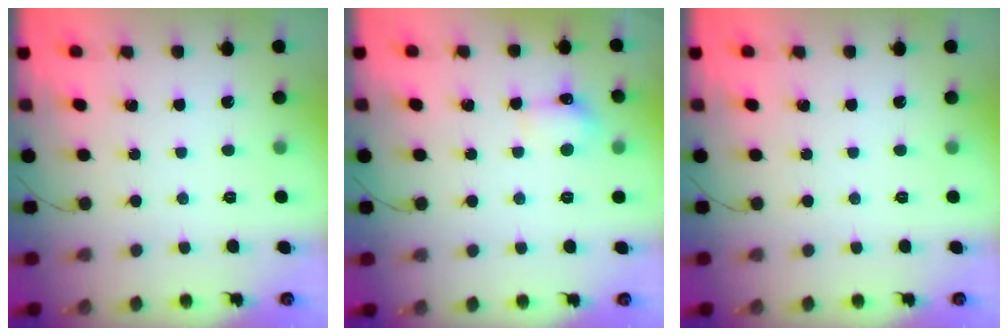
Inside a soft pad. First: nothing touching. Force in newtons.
{"total": 5.6, "press": 5.4, "slide": 1.6}
{"total": 0.0}